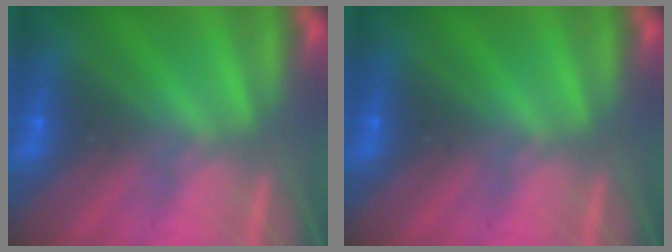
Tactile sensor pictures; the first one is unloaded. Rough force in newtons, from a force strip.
{"total": 0.0}